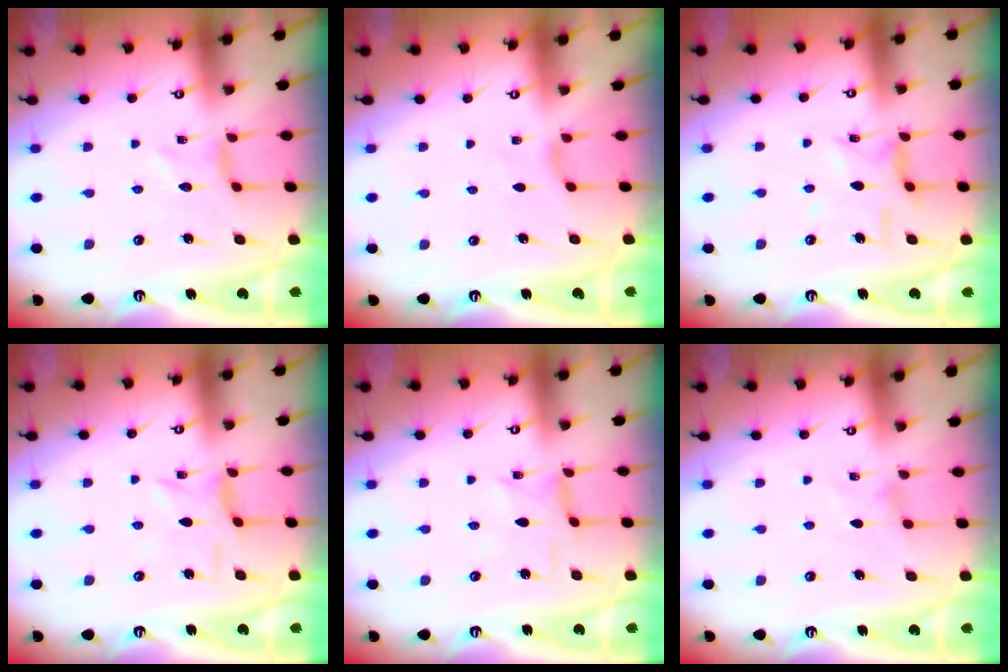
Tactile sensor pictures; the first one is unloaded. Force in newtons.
{"total": 1.8, "press": 1.7, "slide": 0.5}
{"total": 6.7, "press": 6.7, "slide": 0.4}
{"total": 1.4, "press": 1.3, "slide": 0.4}
{"total": 1.2, "press": 1.2, "slide": 0.2}
{"total": 1.1, "press": 1.0, "slide": 0.3}